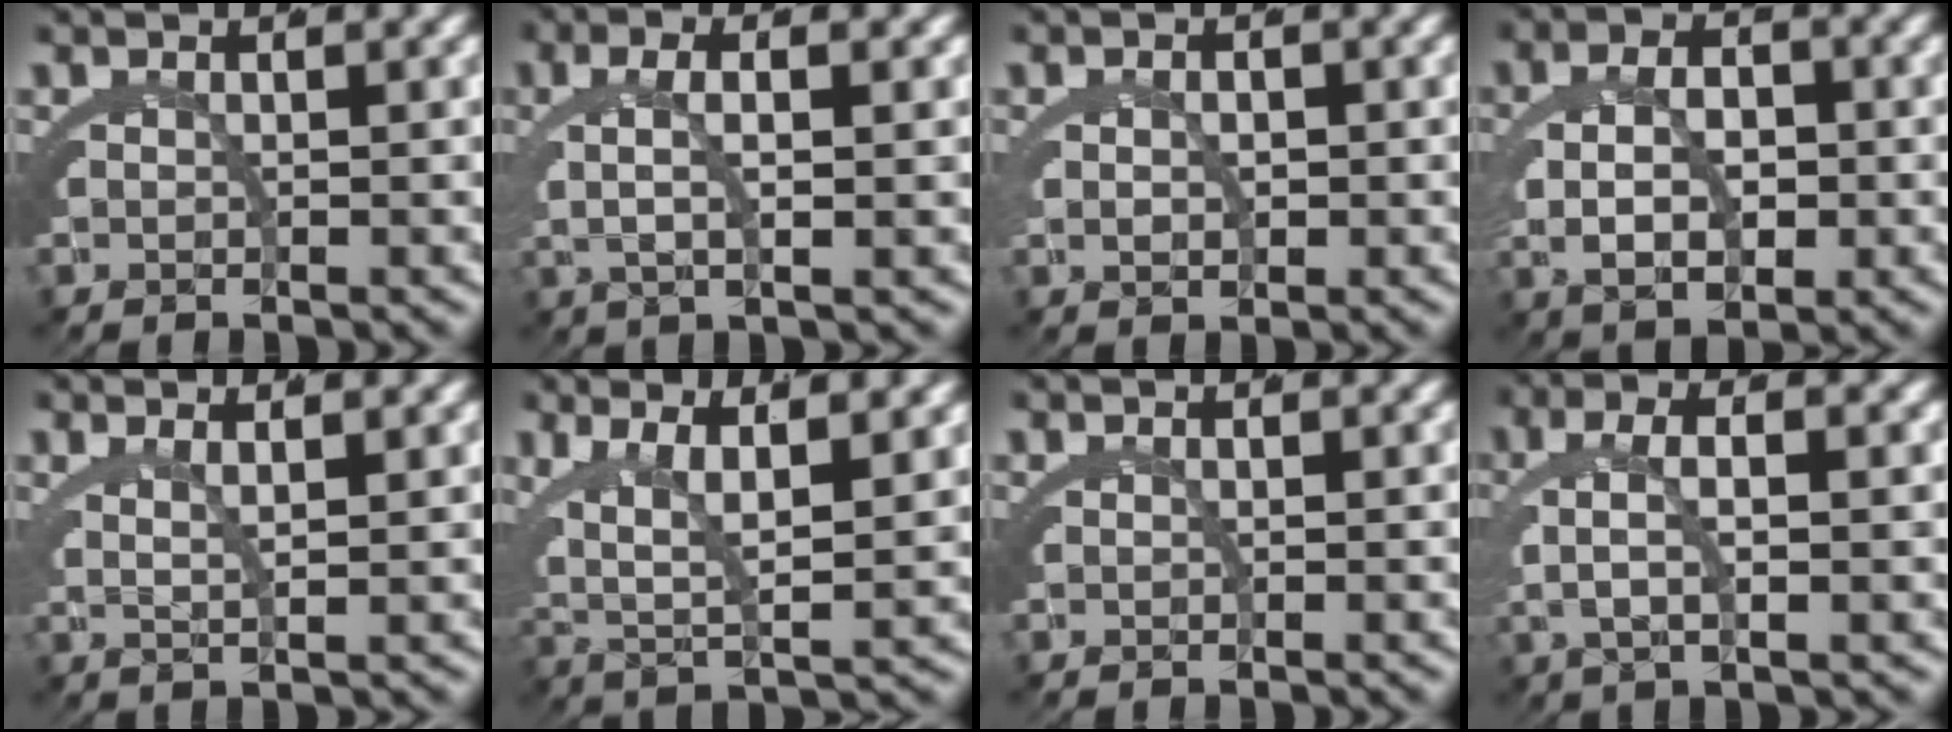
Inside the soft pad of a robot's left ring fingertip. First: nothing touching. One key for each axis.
{"total": 4.1, "fx": 0.8, "fy": 1.3, "fz": 3.9, "tx": -0.070, "ty": 0.007, "tz": 0.012}
{"total": 1.4, "fx": 0.0, "fy": 0.8, "fz": 1.2, "tx": -0.019, "ty": -0.008, "tz": 0.007}
{"total": 5.8, "fx": -0.5, "fy": 3.6, "fz": 4.5, "tx": -0.072, "ty": -0.003, "tz": -0.005}
{"total": 2.3, "fx": 1.3, "fy": 0.3, "fz": 1.9, "tx": -0.031, "ty": -0.001, "tz": 0.024}
{"total": 7.5, "fx": 1.4, "fy": 4.4, "fz": 6.0, "tx": -0.109, "ty": -0.009, "tz": 0.023}
{"total": 0.0}
{"total": 4.4, "fx": 0.5, "fy": 1.5, "fz": 4.1, "tx": -0.077, "ty": 0.006, "tz": 0.006}